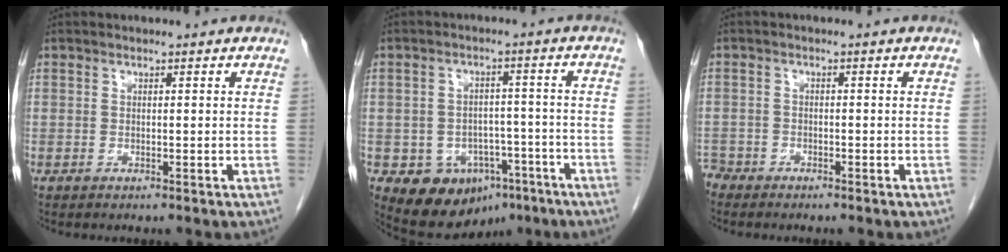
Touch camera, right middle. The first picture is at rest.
{"total": 10.4, "force": [-5.6, 7.3, 4.9], "torque": [-0.067, 0.018, -0.071]}
{"total": 2.8, "force": [-2.6, 1.0, 0.2], "torque": [-0.002, -0.001, -0.049]}